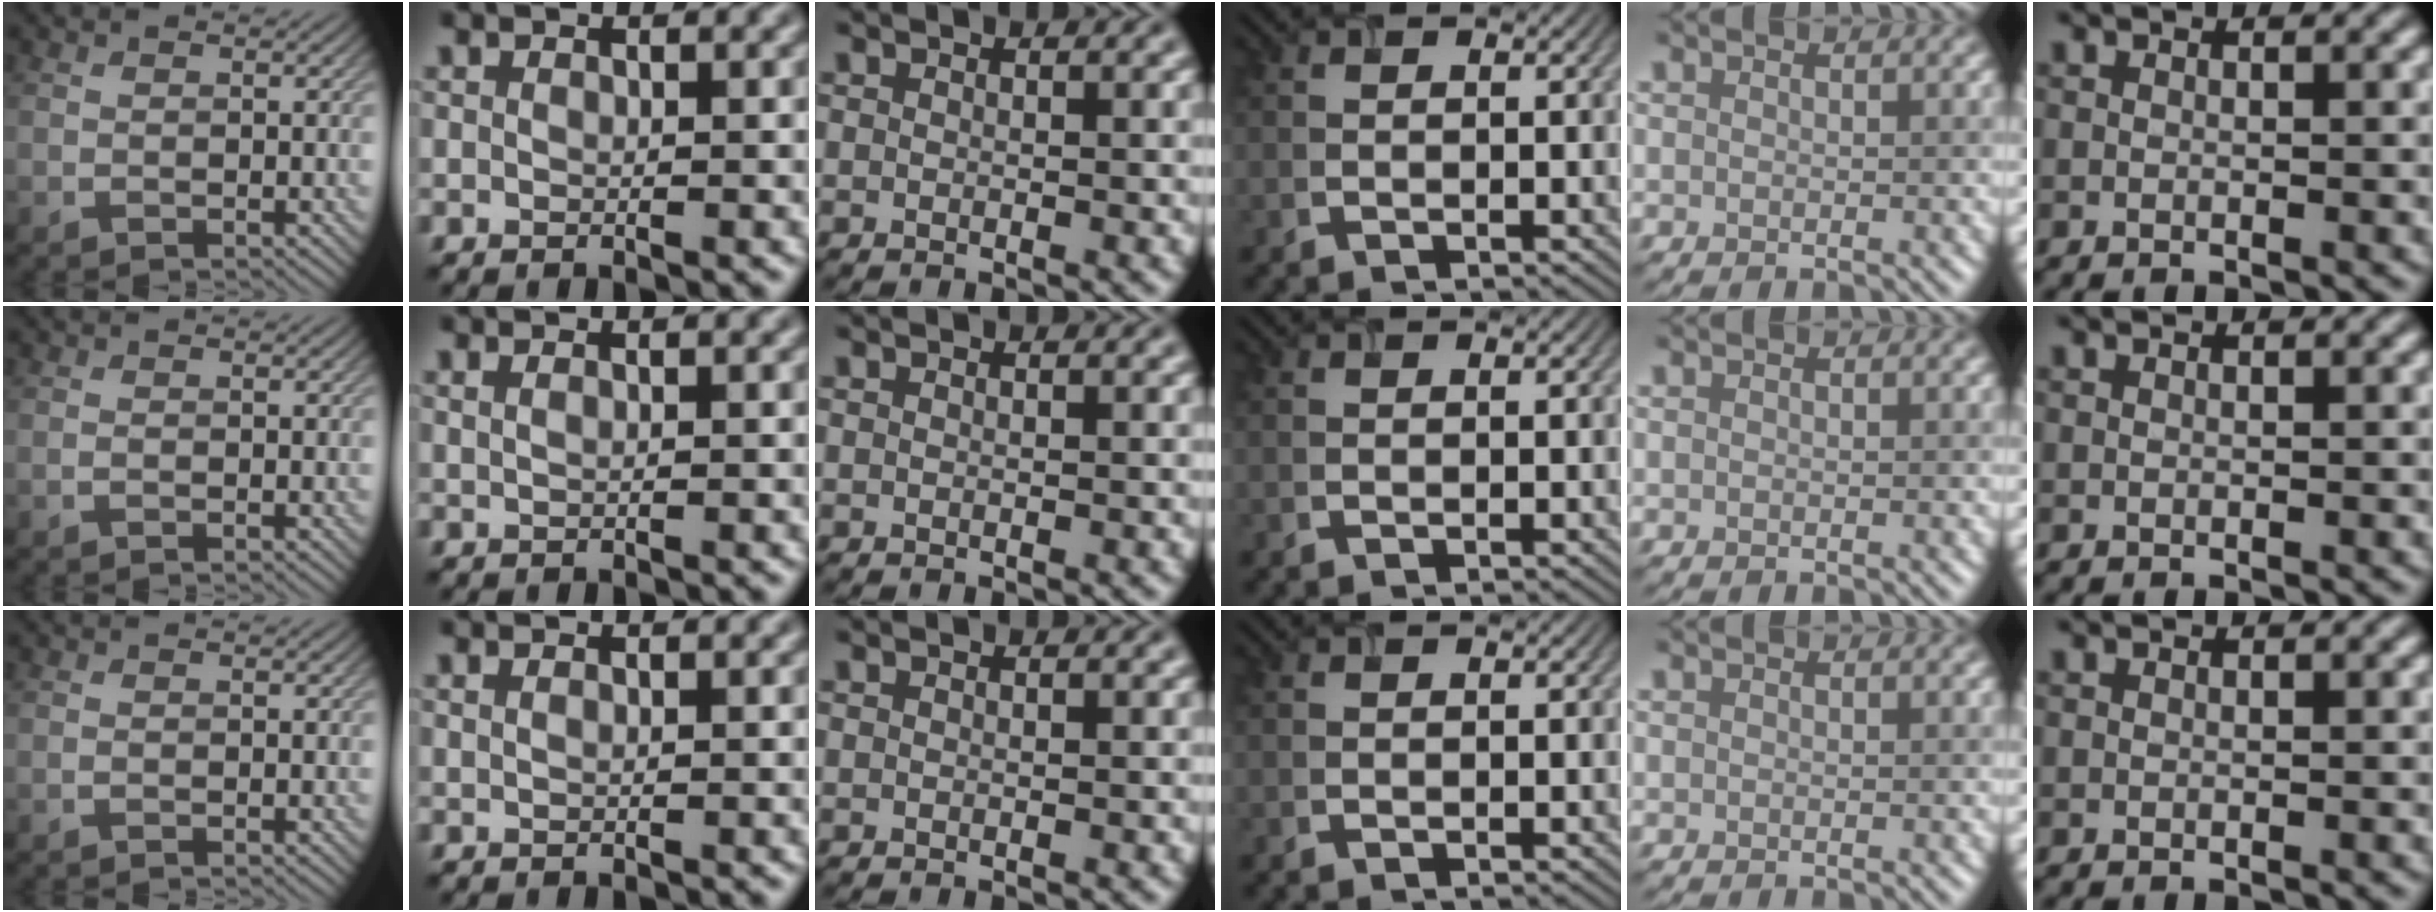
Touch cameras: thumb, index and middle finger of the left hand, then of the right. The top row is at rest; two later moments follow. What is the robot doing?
{"motion": "insert", "object": "airpods case & airpods"}